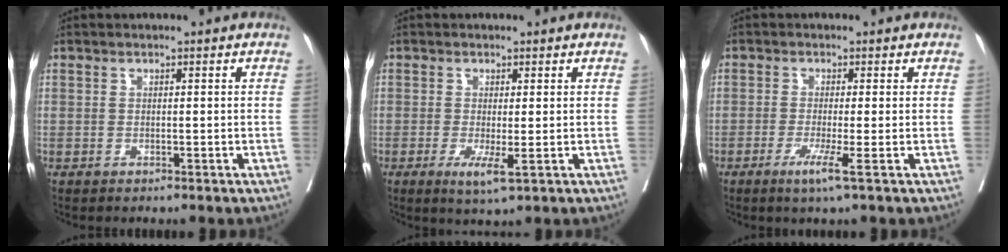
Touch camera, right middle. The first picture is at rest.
{"total": 3.5, "force": [-1.1, 0.4, 3.3], "torque": [-0.056, -0.012, -0.013]}
{"total": 3.4, "force": [-1.5, -0.8, 2.9], "torque": [-0.058, -0.012, -0.031]}